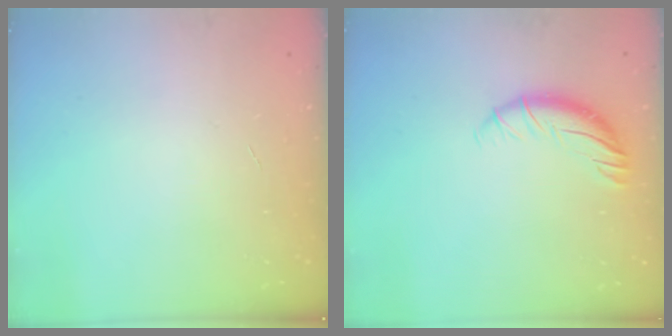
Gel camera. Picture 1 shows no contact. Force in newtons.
{"total": 8.5, "press": 8.5, "slide": 0.6}